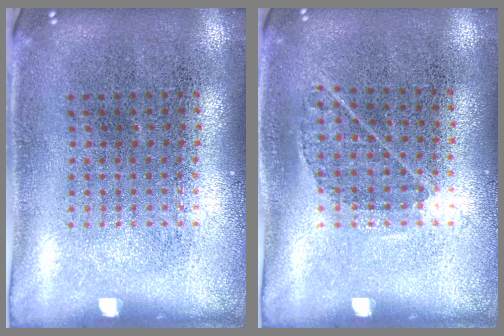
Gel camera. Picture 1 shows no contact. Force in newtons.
{"total": 0.8, "press": 0.6, "slide": 0.5}